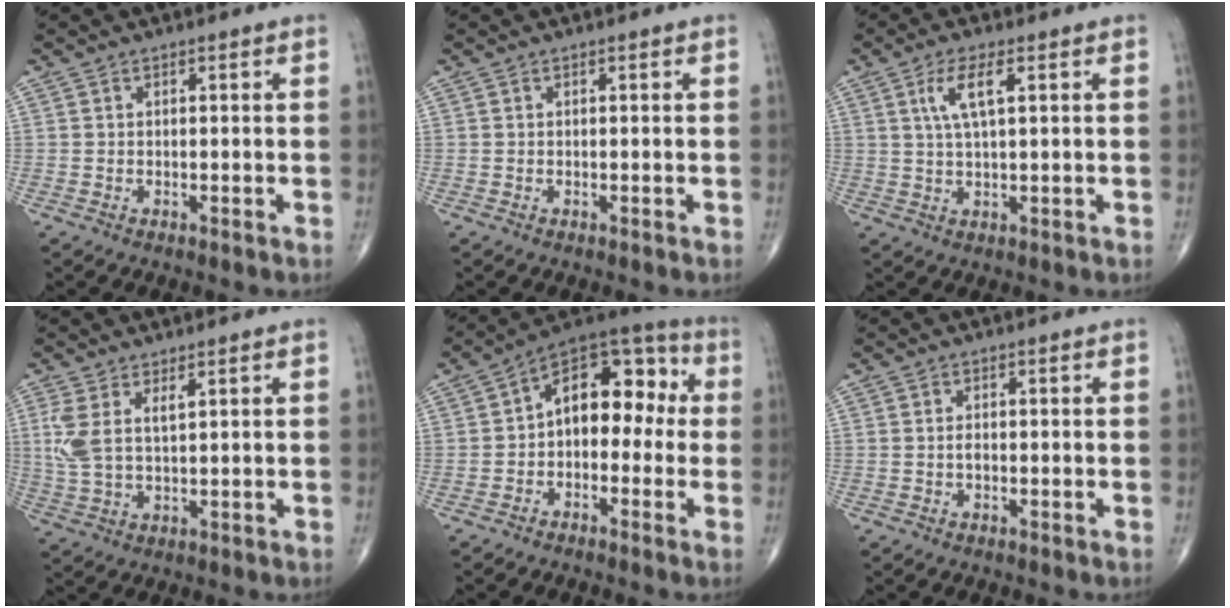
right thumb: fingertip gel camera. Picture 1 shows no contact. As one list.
[{"total": 0.0}, {"total": 5.8, "force": [2.0, 1.6, 5.3], "torque": [-0.109, 0.000, 0.042]}, {"total": 6.2, "force": [2.3, 2.5, 5.2], "torque": [-0.127, -0.005, 0.056]}, {"total": 13.4, "force": [-0.1, 8.4, 10.4], "torque": [-0.110, 0.053, -0.023]}, {"total": 1.1, "force": [-0.2, 0.6, 0.9], "torque": [-0.016, 0.001, -0.003]}]